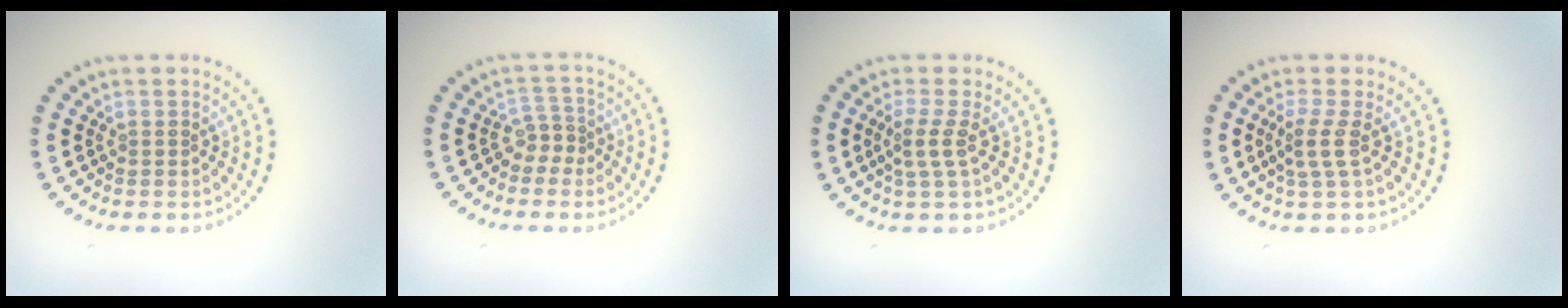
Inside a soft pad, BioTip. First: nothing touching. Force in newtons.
{"total": 1.8, "press": 1.3, "slide": 1.3}
{"total": 2.0, "press": 1.6, "slide": 1.3}
{"total": 2.1, "press": 1.6, "slide": 1.3}